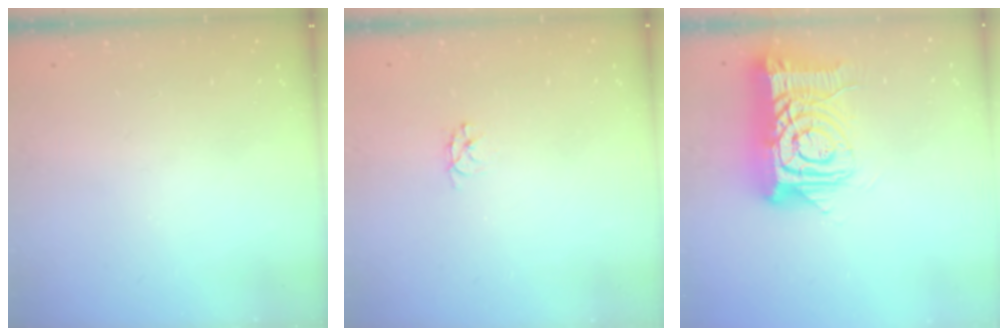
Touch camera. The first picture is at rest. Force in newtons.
{"total": 2.9, "press": 2.9, "slide": 0.3}
{"total": 16.0, "press": 15.9, "slide": 1.6}